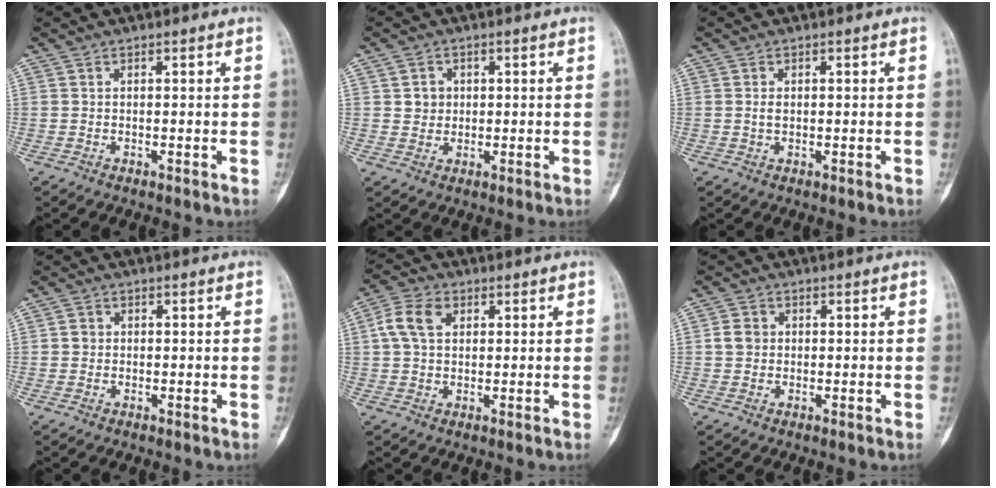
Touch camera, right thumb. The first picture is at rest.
{"total": 3.1, "force": [0.6, 2.8, 1.0], "torque": [0.001, 0.001, 0.009]}
{"total": 1.3, "force": [0.1, 0.8, 1.0], "torque": [-0.017, -0.002, 0.004]}
{"total": 1.6, "force": [0.1, 1.5, 0.5], "torque": [-0.002, 0.003, 0.000]}
{"total": 6.8, "force": [1.9, 4.7, 4.5], "torque": [-0.087, 0.014, 0.032]}
{"total": 3.2, "force": [0.2, 2.9, 1.3], "torque": [-0.012, 0.006, 0.000]}